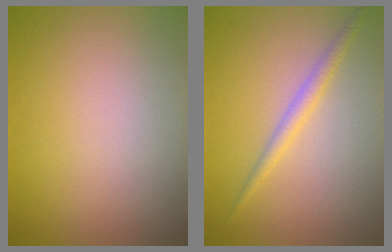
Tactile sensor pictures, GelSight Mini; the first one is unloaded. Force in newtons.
{"total": 1.7, "press": 1.7, "slide": 0.1}